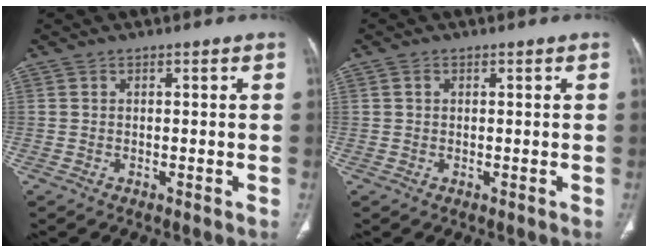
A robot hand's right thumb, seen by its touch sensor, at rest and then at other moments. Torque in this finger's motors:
{"motor_torque": [-0.54, 0.26, -0.17, -0.08, 0.08]}